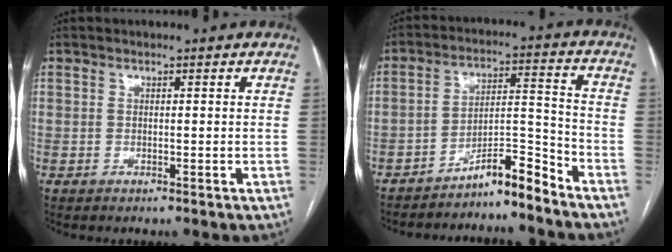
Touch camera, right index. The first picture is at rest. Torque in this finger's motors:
{"motor_torque": [0.47, -0.65, 0.22, 0.05]}